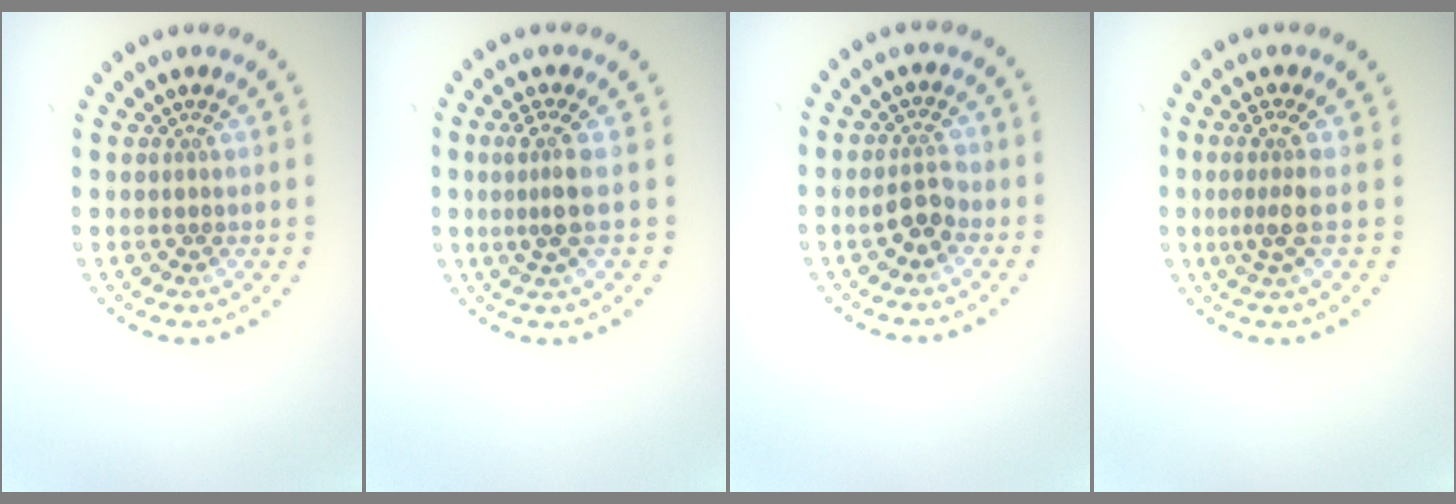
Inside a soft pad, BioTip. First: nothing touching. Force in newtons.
{"total": 2.6, "press": 1.9, "slide": 1.7}
{"total": 2.3, "press": 2.2, "slide": 0.5}
{"total": 2.4, "press": 1.8, "slide": 1.6}